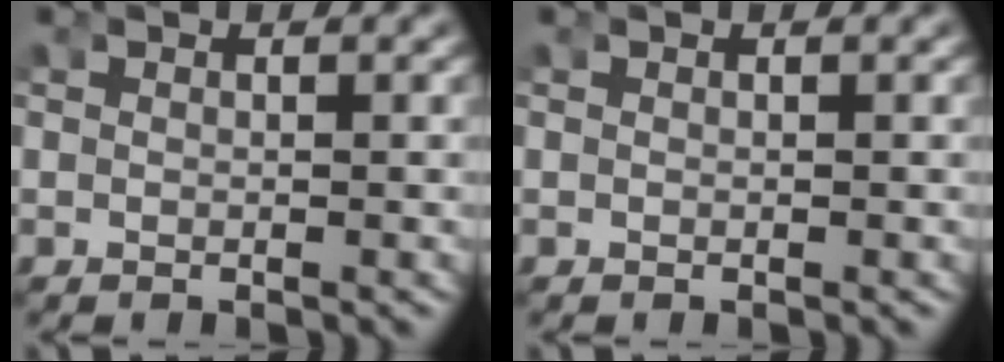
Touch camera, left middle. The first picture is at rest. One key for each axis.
{"total": 0.0}